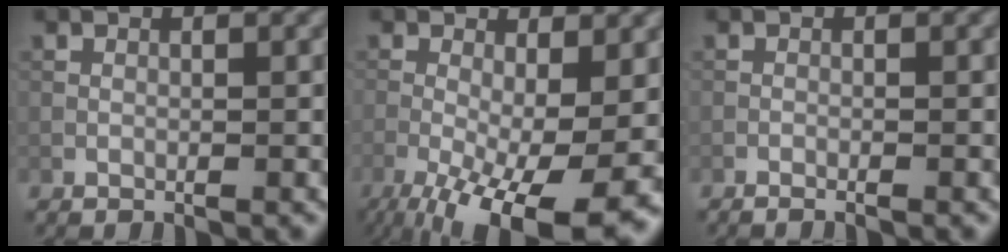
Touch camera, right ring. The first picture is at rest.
{"total": 13.8, "force": [-5.6, 4.7, 11.7], "torque": [-0.204, -0.028, -0.081]}
{"total": 0.8, "force": [-0.7, 0.0, 0.4], "torque": [-0.012, 0.003, -0.015]}